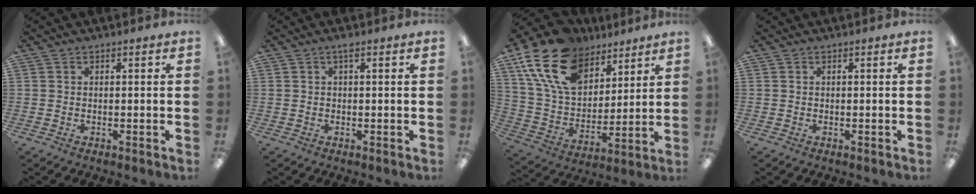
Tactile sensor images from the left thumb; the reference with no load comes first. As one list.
[{"total": 1.4, "force": [0.6, 0.4, 1.2], "torque": [-0.025, 0.003, 0.009]}, {"total": 19.8, "force": [11.8, 12.3, 9.9], "torque": [-0.198, -0.045, 0.221]}, {"total": 0.0}]